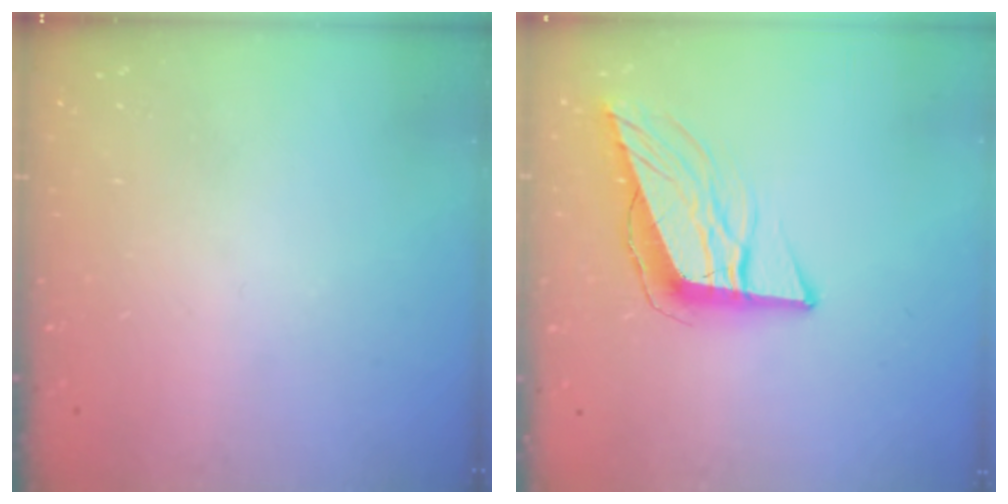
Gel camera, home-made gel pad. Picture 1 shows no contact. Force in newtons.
{"total": 11.4, "press": 10.8, "slide": 3.6}